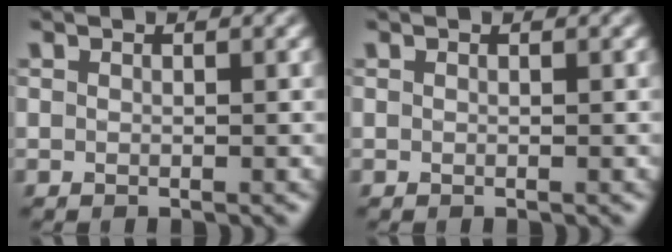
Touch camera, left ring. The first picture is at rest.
{"total": 0.0}